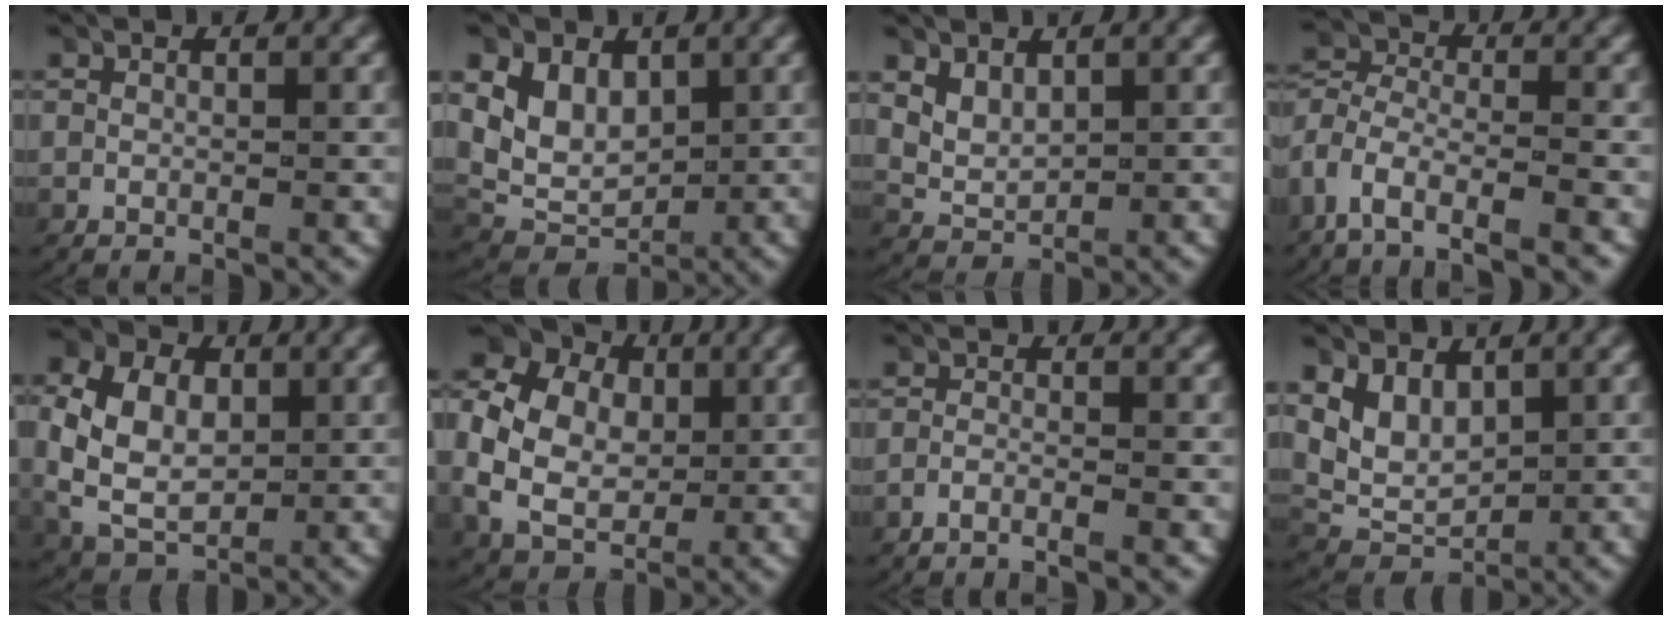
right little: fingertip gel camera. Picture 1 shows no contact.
{"total": 8.3, "force": [1.0, 6.9, 4.4], "torque": [-0.099, -0.019, 0.024]}
{"total": 3.0, "force": [0.7, 2.4, 1.8], "torque": [-0.049, -0.009, 0.022]}
{"total": 6.6, "force": [-3.3, 4.6, 3.3], "torque": [-0.095, -0.036, -0.052]}
{"total": 8.4, "force": [0.0, 6.8, 4.9], "torque": [-0.126, -0.026, 0.011]}
{"total": 14.4, "force": [2.8, 12.0, 7.5], "torque": [-0.164, 0.001, 0.034]}
{"total": 2.6, "force": [-2.4, 0.0, 1.0], "torque": [-0.031, -0.007, -0.039]}
{"total": 7.2, "force": [0.9, 5.9, 3.9], "torque": [-0.096, -0.018, 0.023]}